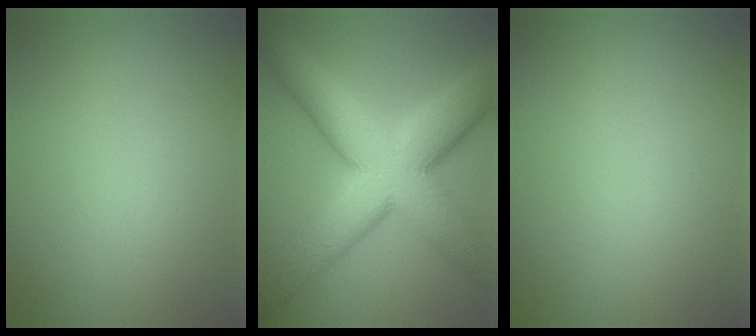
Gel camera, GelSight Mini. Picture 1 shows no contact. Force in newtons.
{"total": 13.3, "press": 13.3, "slide": 0.6}
{"total": 0.0}